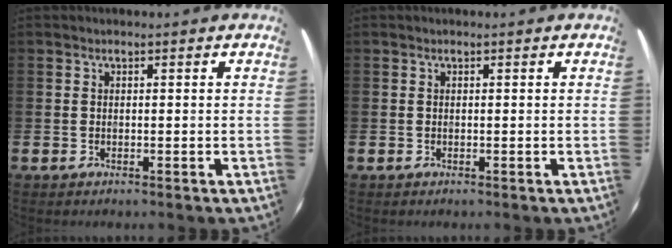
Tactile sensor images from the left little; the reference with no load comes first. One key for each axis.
{"total": 0.0}